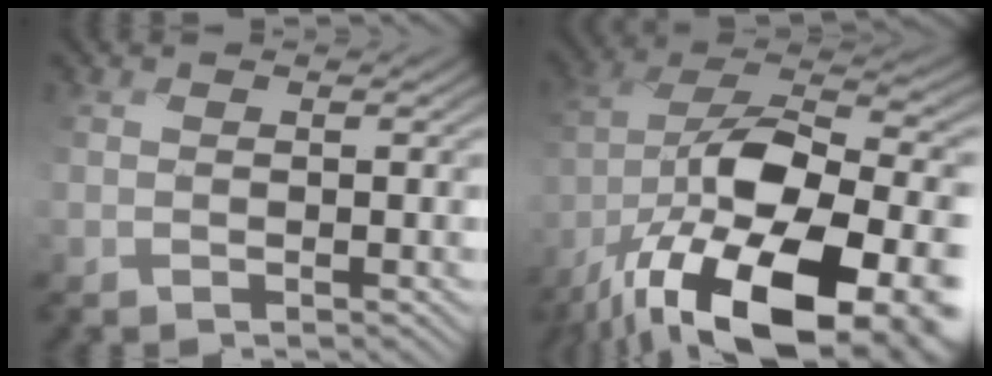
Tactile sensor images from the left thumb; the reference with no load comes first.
{"total": 20.9, "force": [-10.3, 9.2, 15.7], "torque": [-0.292, -0.017, -0.169]}